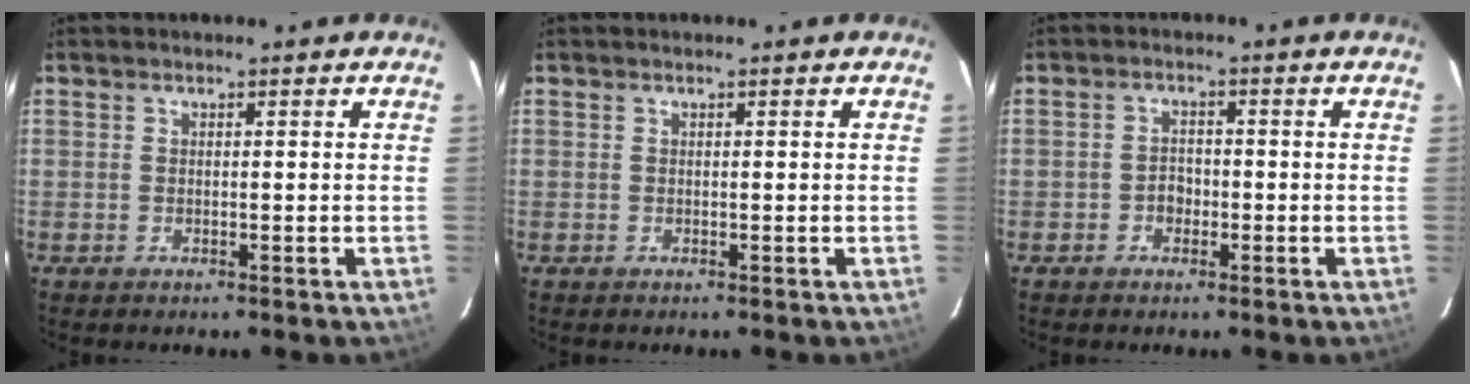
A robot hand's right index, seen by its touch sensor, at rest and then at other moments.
{"total": 0.0}
{"total": 2.4, "force": [-1.0, 1.9, 1.0], "torque": [-0.018, 0.008, -0.016]}